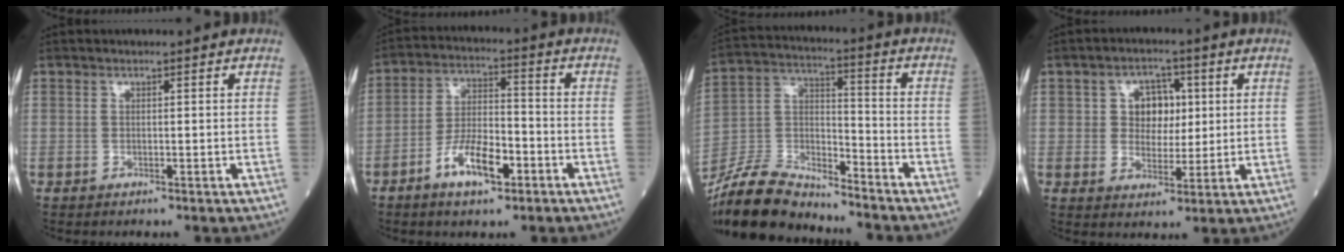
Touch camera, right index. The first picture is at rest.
{"total": 7.9, "force": [-4.1, 3.0, 6.0], "torque": [-0.118, 0.009, -0.073]}
{"total": 14.2, "force": [-13.3, 3.2, 4.0], "torque": [-0.083, 0.017, -0.249]}
{"total": 5.8, "force": [1.4, 4.2, 3.8], "torque": [-0.059, 0.015, 0.029]}